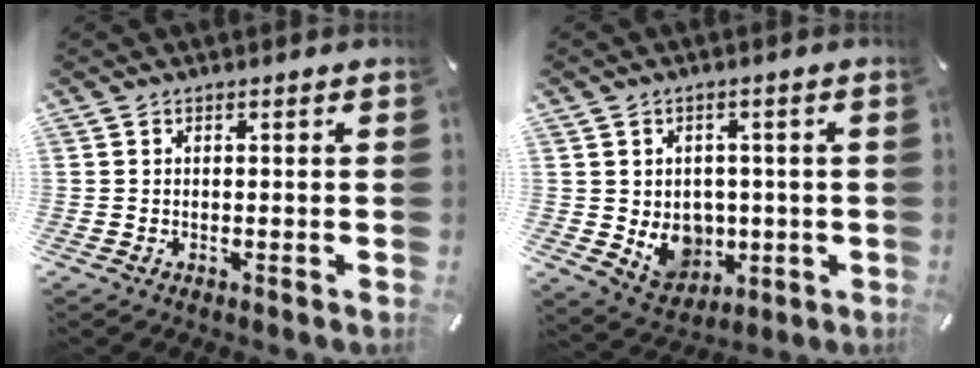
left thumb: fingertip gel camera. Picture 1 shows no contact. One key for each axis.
{"total": 7.9, "fx": -0.3, "fy": 7.3, "fz": 3.2, "tx": -0.049, "ty": -0.005, "tz": 0.004}